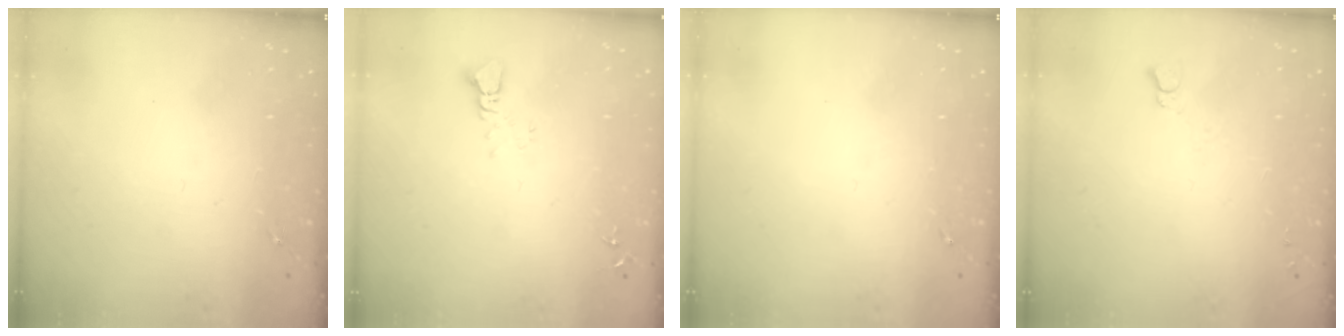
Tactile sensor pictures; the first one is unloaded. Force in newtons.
{"total": 2.5, "press": 2.5, "slide": 0.1}
{"total": 0.0}
{"total": 2.8, "press": 2.7, "slide": 0.3}